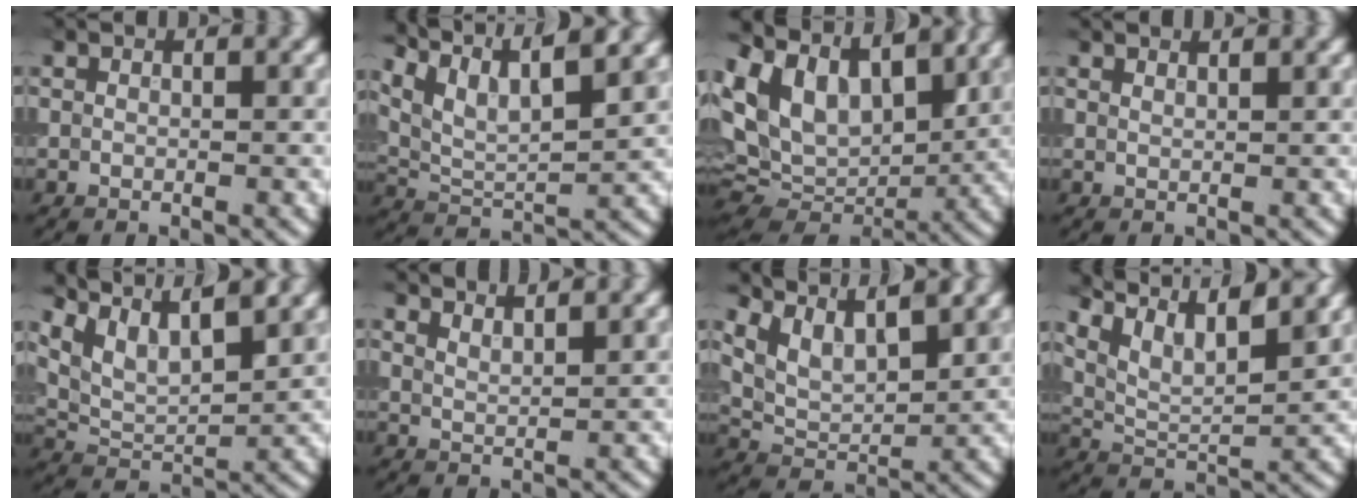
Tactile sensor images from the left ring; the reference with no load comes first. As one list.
[{"total": 9.4, "force": [6.8, 2.4, 6.0], "torque": [-0.128, 0.015, 0.102]}, {"total": 12.1, "force": [5.2, 7.0, 8.4], "torque": [-0.182, 0.031, 0.084]}, {"total": 1.1, "force": [1.1, -0.1, 0.3], "torque": [-0.007, 0.003, 0.013]}, {"total": 7.8, "force": [5.4, 2.7, 5.0], "torque": [-0.109, 0.018, 0.093]}, {"total": 3.8, "force": [3.4, 0.7, 1.4], "torque": [-0.012, 0.018, 0.038]}, {"total": 6.0, "force": [4.1, 2.4, 3.7], "torque": [-0.090, 0.012, 0.071]}, {"total": 9.7, "force": [6.7, 3.2, 6.2], "torque": [-0.124, 0.023, 0.105]}]